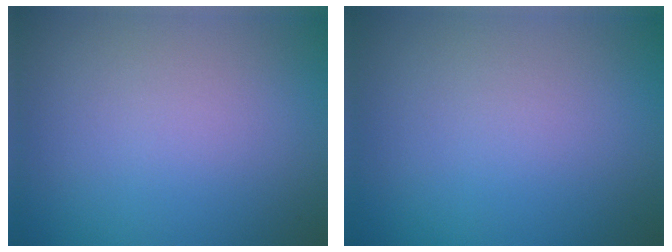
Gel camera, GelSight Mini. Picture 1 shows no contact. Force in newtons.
{"total": 0.0}